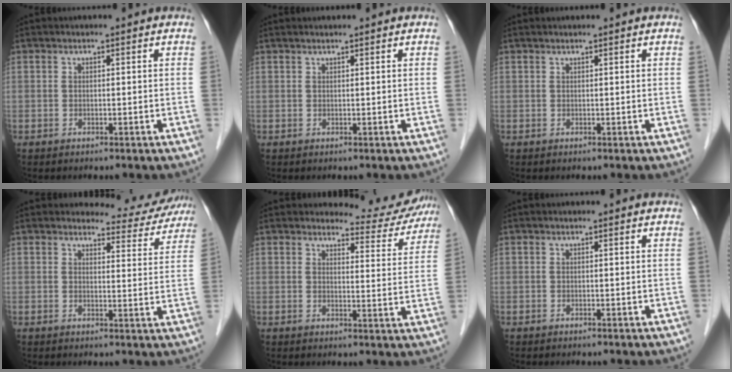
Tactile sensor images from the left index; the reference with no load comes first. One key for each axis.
{"total": 1.0, "fx": 0.9, "fy": -0.1, "fz": 0.4, "tx": -0.008, "ty": 0.012, "tz": 0.021}
{"total": 0.7, "fx": 0.7, "fy": -0.1, "fz": 0.3, "tx": -0.007, "ty": 0.010, "tz": 0.015}
{"total": 7.4, "fx": 7.2, "fy": 1.7, "fz": -0.2, "tx": 0.012, "ty": -0.015, "tz": 0.072}
{"total": 8.1, "fx": 7.9, "fy": 1.5, "fz": -0.2, "tx": 0.010, "ty": -0.022, "tz": 0.086}
{"total": 0.0}